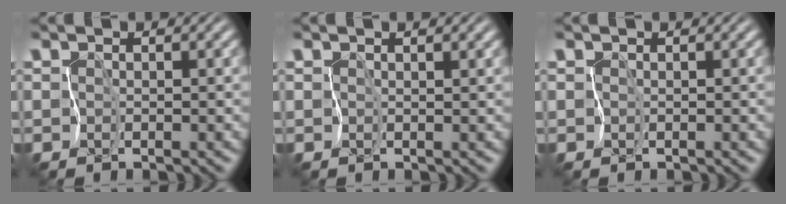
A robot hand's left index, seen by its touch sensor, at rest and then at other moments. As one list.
[{"total": 1.7, "force": [1.2, 0.6, 1.1], "torque": [-0.008, 0.003, 0.012]}, {"total": 0.0}]